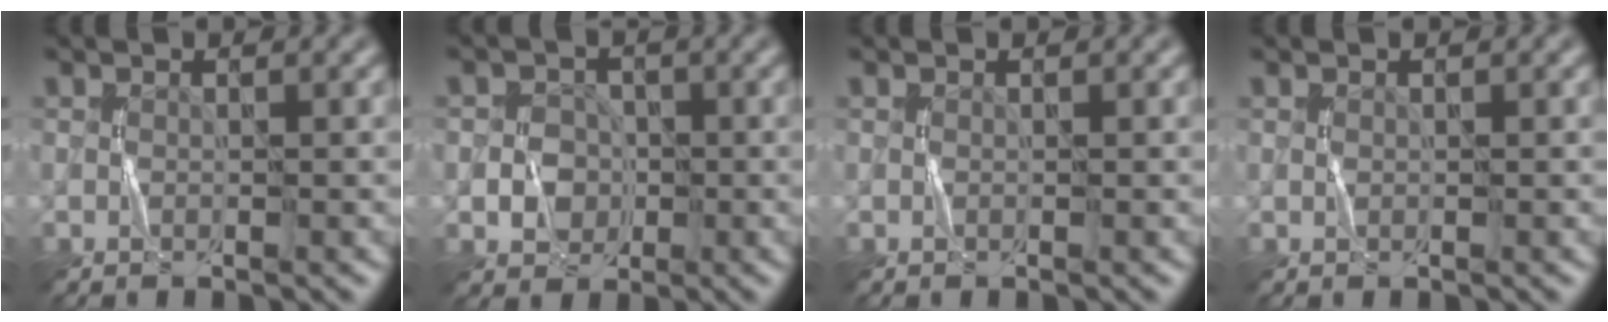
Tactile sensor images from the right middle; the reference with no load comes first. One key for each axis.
{"total": 2.5, "fx": -0.6, "fy": 2.2, "fz": 1.0, "tx": -0.009, "ty": 0.001, "tz": -0.016}
{"total": 0.0}
{"total": 0.0}